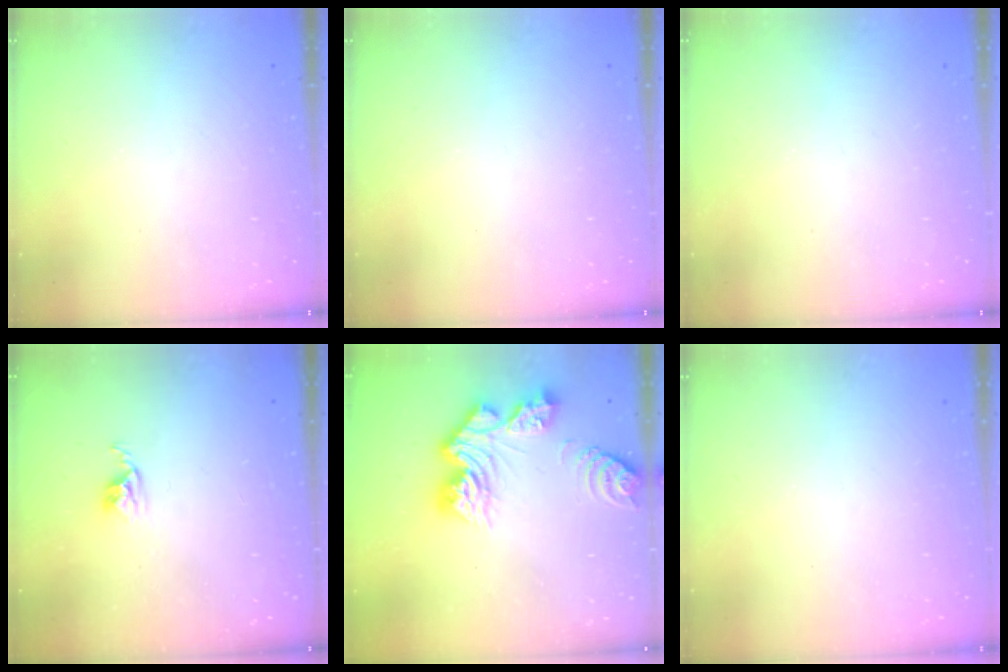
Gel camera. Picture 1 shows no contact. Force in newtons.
{"total": 0.0}
{"total": 0.0}
{"total": 2.8, "press": 2.7, "slide": 0.4}
{"total": 13.3, "press": 13.3, "slide": 1.2}
{"total": 0.0}